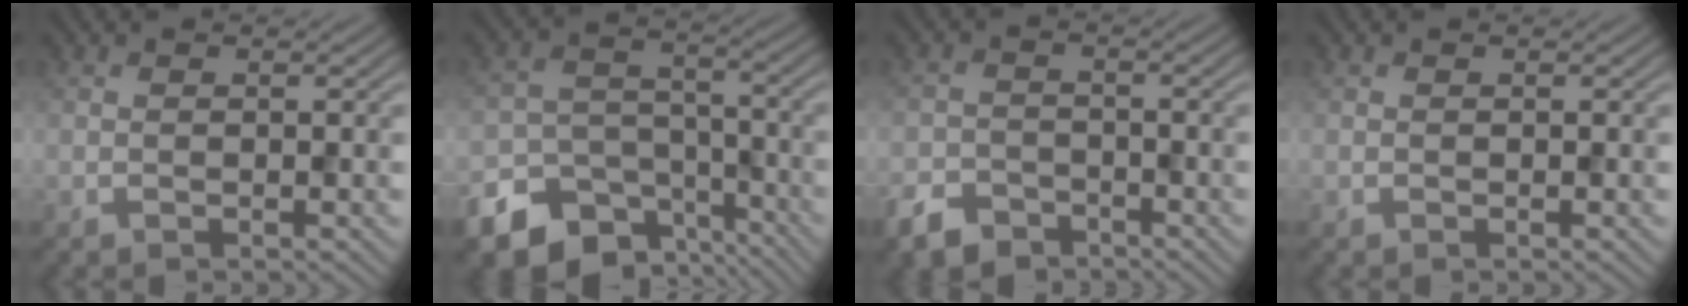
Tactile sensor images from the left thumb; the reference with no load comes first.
{"total": 12.7, "force": [-8.7, 8.3, 4.0], "torque": [-0.107, -0.032, -0.137]}
{"total": 4.2, "force": [-3.4, 2.3, 1.2], "torque": [-0.033, -0.003, -0.069]}
{"total": 0.0}